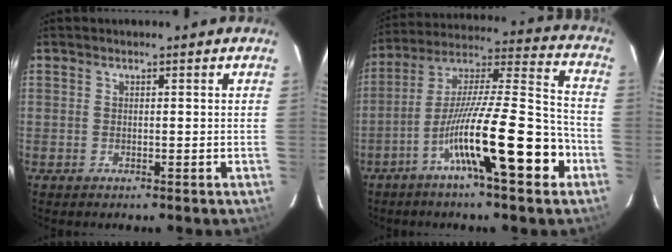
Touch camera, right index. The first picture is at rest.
{"total": 19.1, "force": [-8.3, 2.2, 17.1], "torque": [-0.300, 0.001, -0.140]}